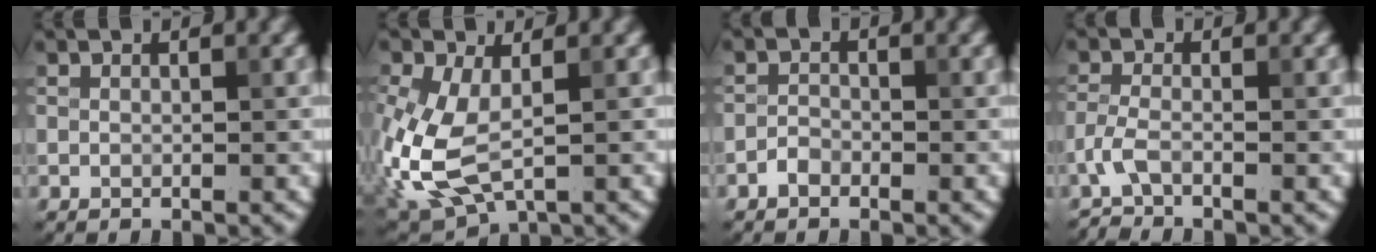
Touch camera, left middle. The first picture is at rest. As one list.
[{"total": 8.0, "force": [-1.3, 4.5, 6.5], "torque": [-0.173, -0.017, -0.022]}, {"total": 1.2, "force": [-0.8, 0.7, 0.5], "torque": [-0.006, 0.004, -0.018]}, {"total": 1.7, "force": [-1.5, 0.3, 0.8], "torque": [-0.023, -0.003, -0.043]}]